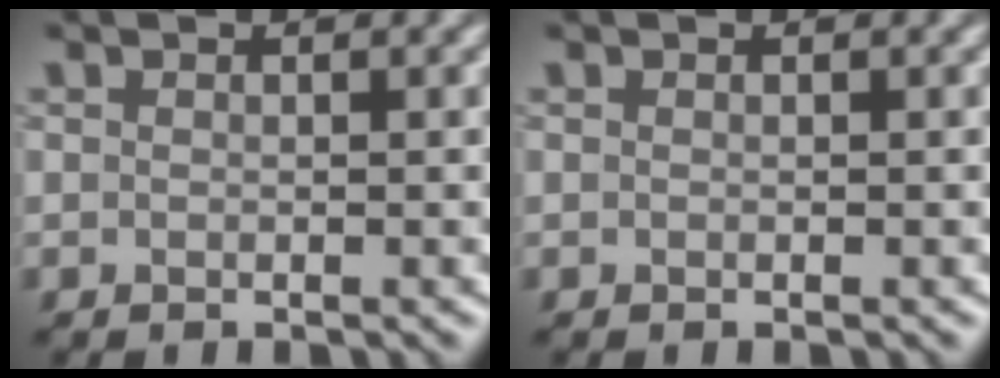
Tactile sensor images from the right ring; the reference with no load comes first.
{"total": 0.0}